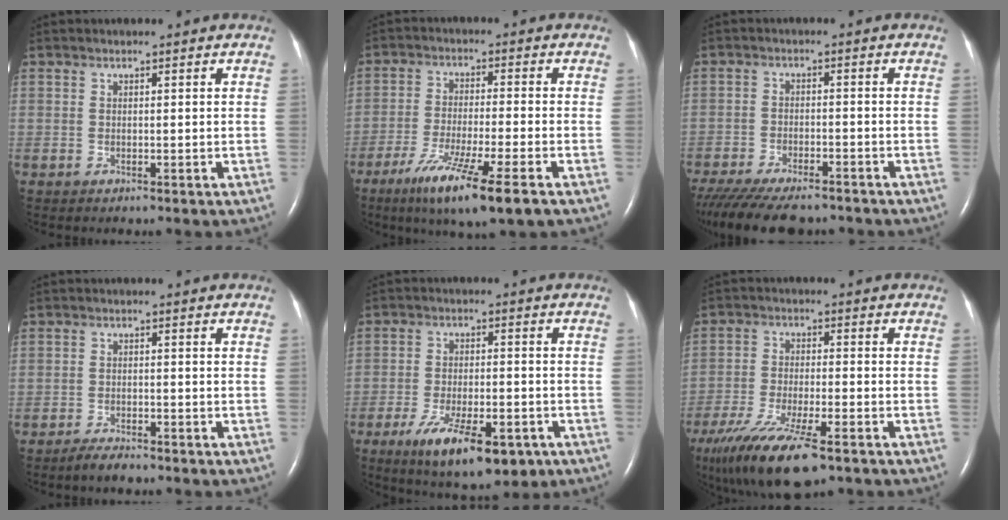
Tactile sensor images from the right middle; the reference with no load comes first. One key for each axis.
{"total": 11.4, "fx": -6.6, "fy": 0.0, "fz": 9.3, "tx": -0.170, "ty": -0.034, "tz": -0.111}
{"total": 13.8, "fx": -11.6, "fy": 3.6, "fz": 6.6, "tx": -0.133, "ty": -0.024, "tz": -0.176}
{"total": 2.7, "fx": -2.3, "fy": 0.4, "fz": 1.2, "tx": -0.034, "ty": -0.006, "tz": -0.040}
{"total": 13.0, "fx": -7.3, "fy": 4.7, "fz": 9.7, "tx": -0.154, "ty": -0.013, "tz": -0.106}
{"total": 15.9, "fx": -10.9, "fy": 3.4, "fz": 11.1, "tx": -0.226, "ty": -0.042, "tz": -0.186}